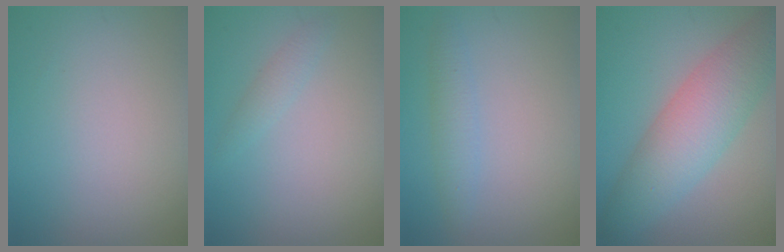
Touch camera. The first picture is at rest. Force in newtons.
{"total": 1.1, "press": 1.1, "slide": 0.1}
{"total": 1.8, "press": 1.8, "slide": 0.1}
{"total": 7.1, "press": 7.0, "slide": 0.3}